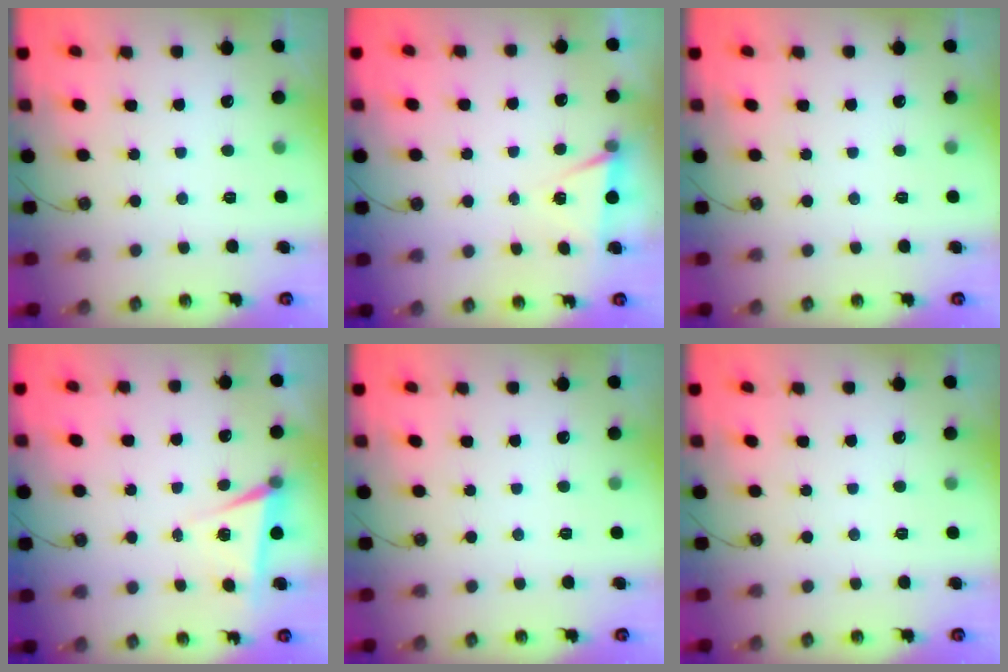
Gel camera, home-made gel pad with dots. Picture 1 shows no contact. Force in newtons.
{"total": 4.8, "press": 1.7, "slide": 4.5}
{"total": 0.0}
{"total": 4.5, "press": 4.0, "slide": 2.1}
{"total": 0.0}
{"total": 0.0}